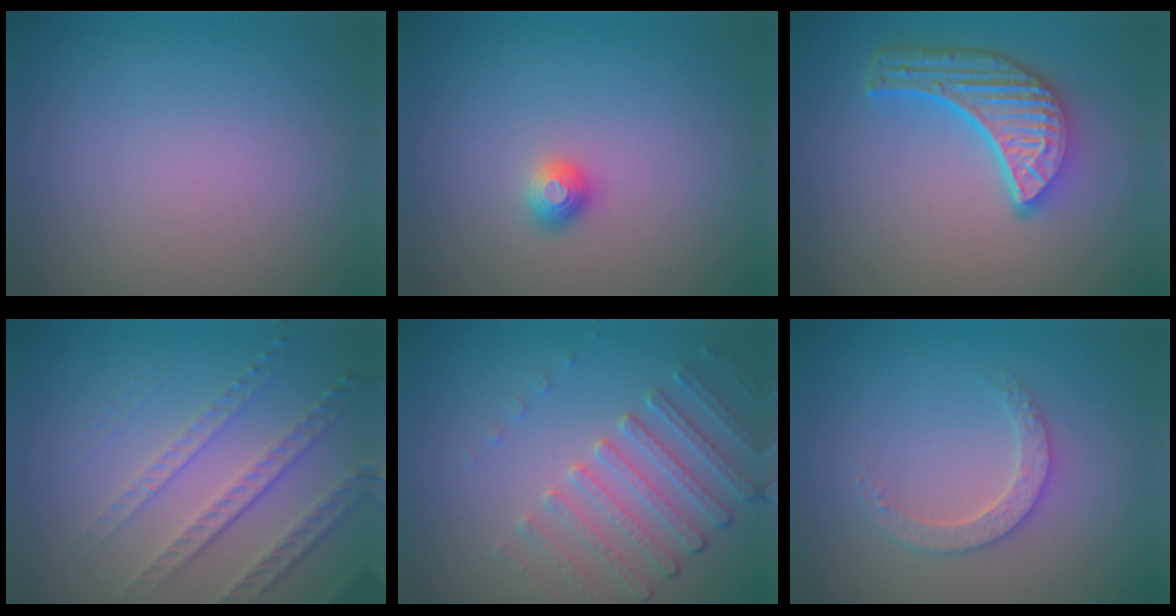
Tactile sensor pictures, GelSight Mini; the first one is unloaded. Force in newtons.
{"total": 1.2, "press": 1.1, "slide": 0.3}
{"total": 6.0, "press": 4.6, "slide": 3.9}
{"total": 3.5, "press": 3.1, "slide": 1.6}
{"total": 3.0, "press": 2.7, "slide": 1.3}
{"total": 2.5, "press": 2.4, "slide": 0.7}